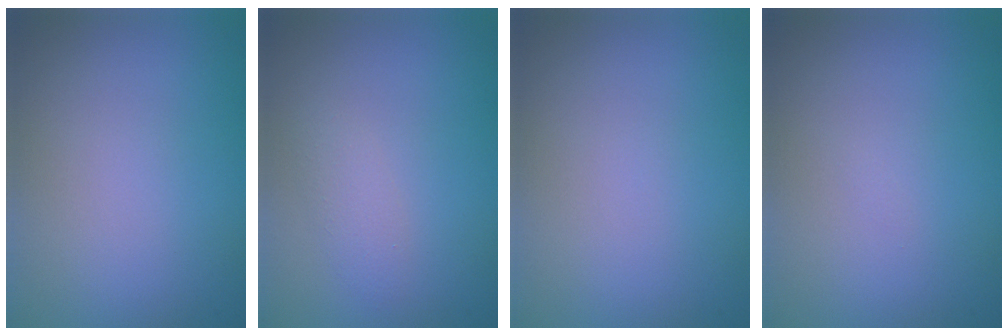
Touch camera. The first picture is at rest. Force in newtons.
{"total": 1.4, "press": 1.4, "slide": 0.1}
{"total": 0.0}
{"total": 0.0}